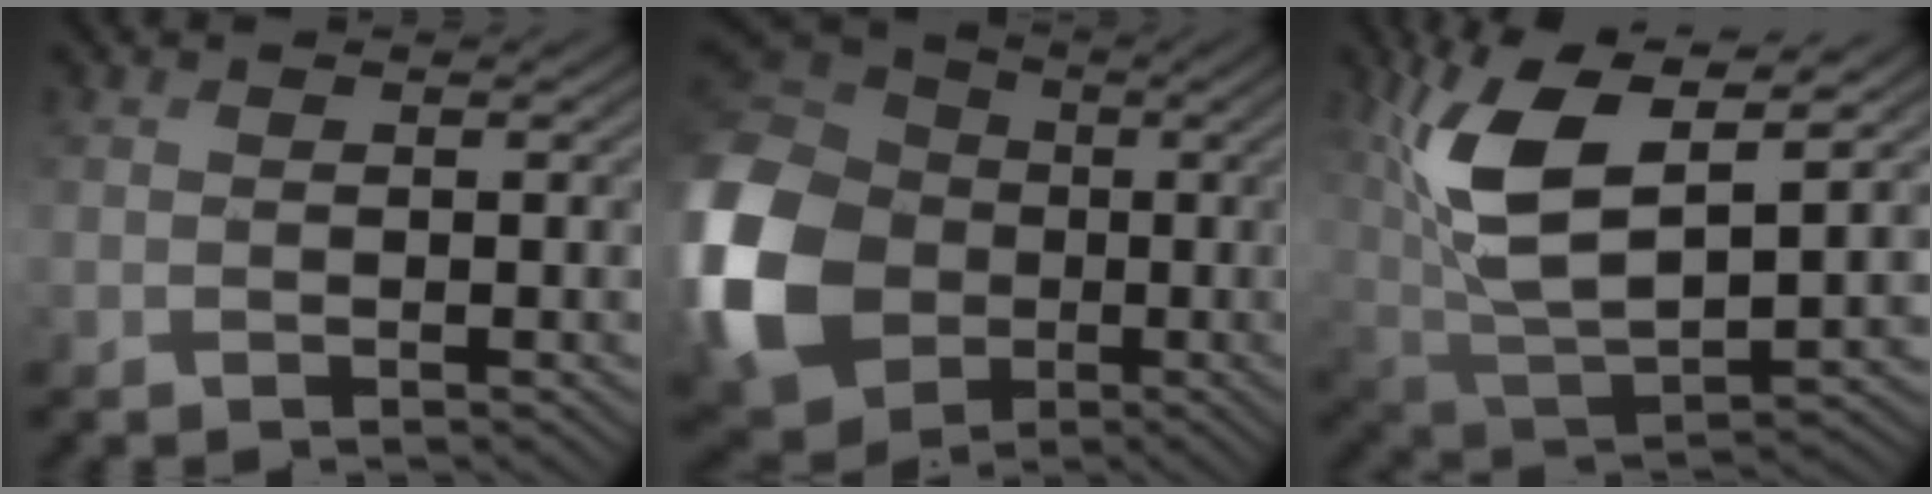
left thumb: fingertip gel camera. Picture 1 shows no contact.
{"total": 18.0, "force": [-3.7, 14.8, 9.6], "torque": [-0.293, -0.013, -0.088]}
{"total": 13.7, "force": [5.2, 5.8, 11.2], "torque": [-0.258, -0.002, 0.108]}